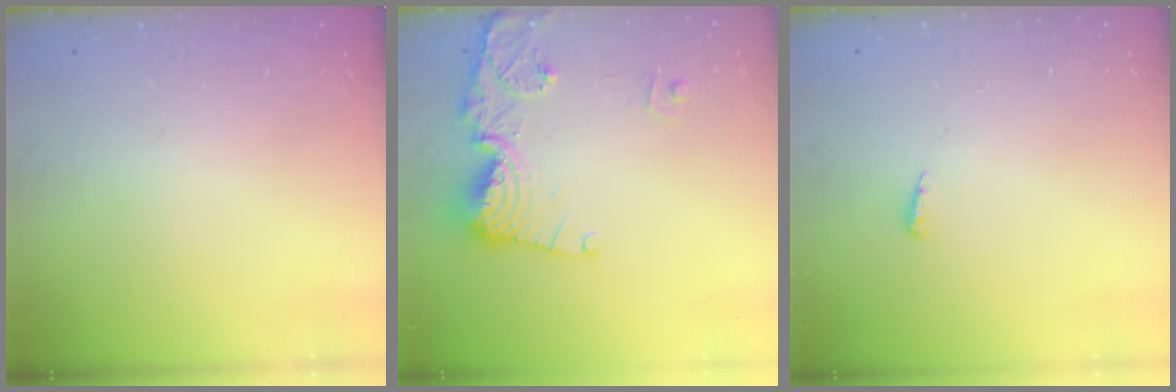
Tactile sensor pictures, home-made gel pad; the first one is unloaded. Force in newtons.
{"total": 13.6, "press": 13.5, "slide": 1.8}
{"total": 4.1, "press": 4.0, "slide": 0.8}